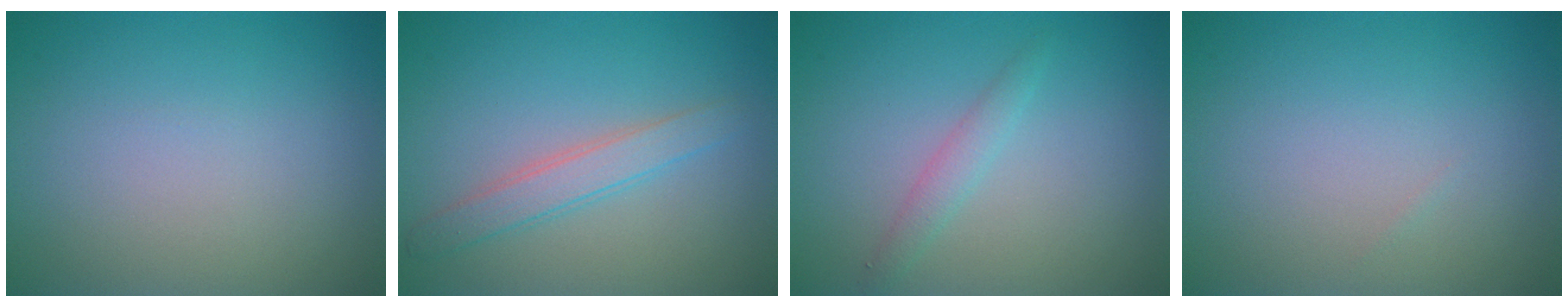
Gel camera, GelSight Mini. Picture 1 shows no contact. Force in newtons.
{"total": 2.4, "press": 2.4, "slide": 0.2}
{"total": 1.1, "press": 1.1, "slide": 0.1}
{"total": 0.0}